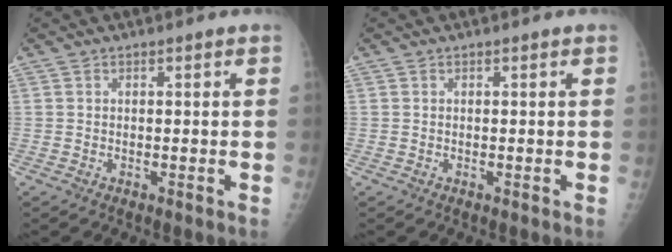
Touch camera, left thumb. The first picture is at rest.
{"total": 0.0}